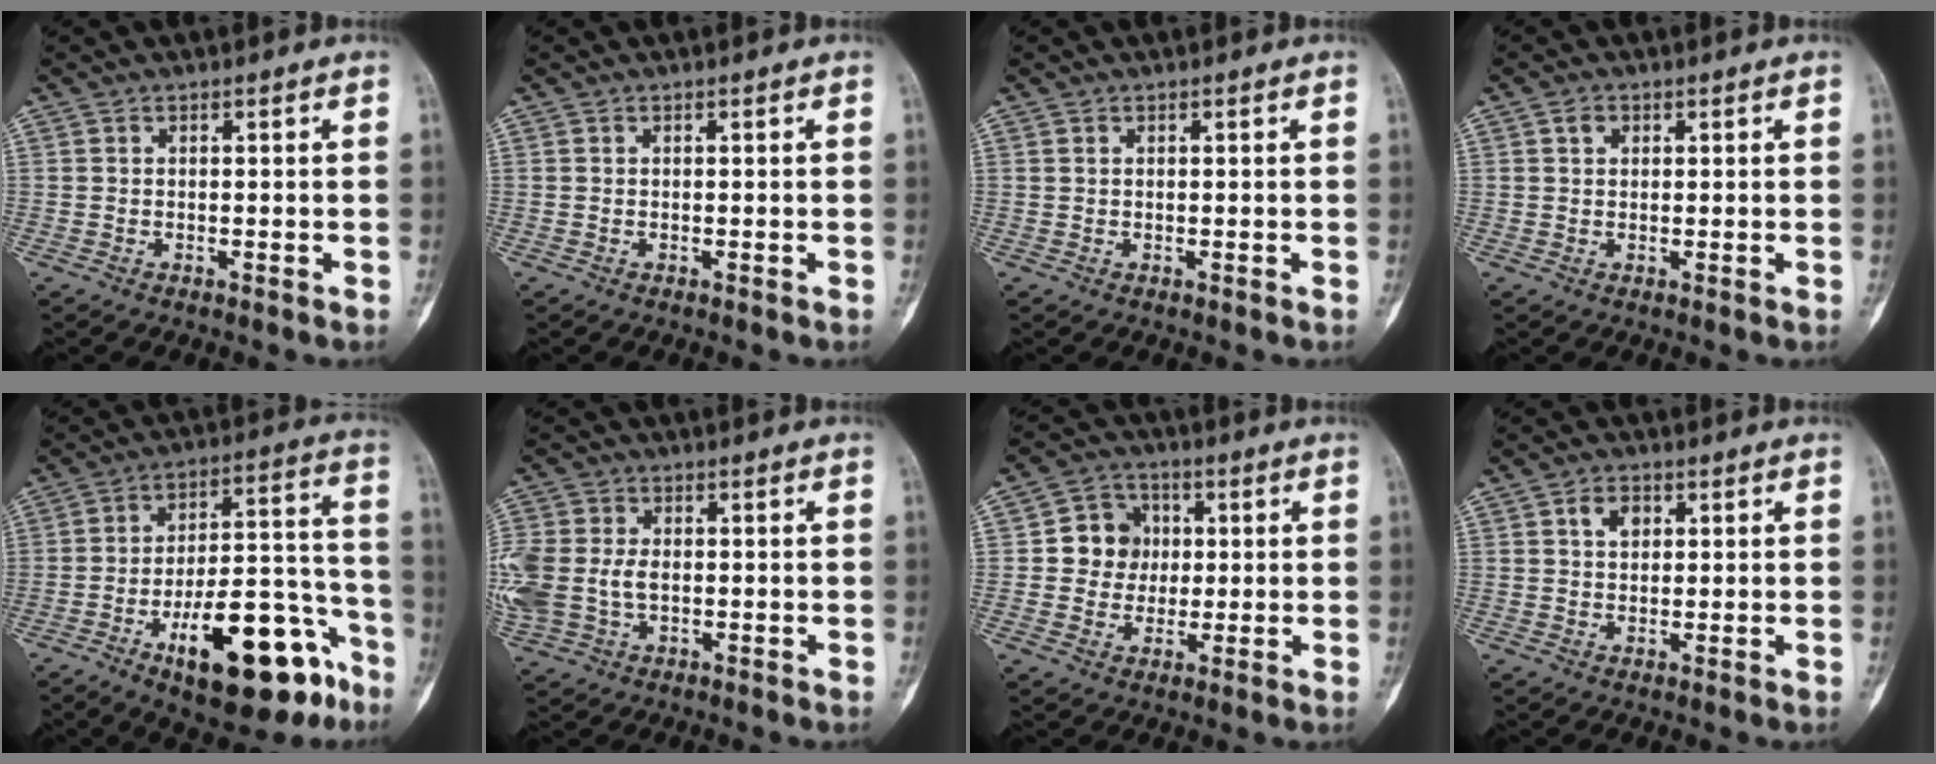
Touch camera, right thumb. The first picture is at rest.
{"total": 0.0}
{"total": 0.0}
{"total": 1.8, "force": [0.8, 1.4, 0.9], "torque": [-0.010, 0.000, 0.011]}
{"total": 23.0, "force": [-12.0, 8.9, 17.5], "torque": [-0.213, 0.083, -0.173]}
{"total": 15.7, "force": [-0.8, 11.6, 10.6], "torque": [-0.292, 0.009, -0.003]}
{"total": 8.2, "force": [0.7, 7.6, 3.0], "torque": [-0.002, 0.009, 0.005]}
{"total": 3.6, "force": [1.3, 2.6, 2.2], "torque": [-0.027, 0.000, 0.021]}